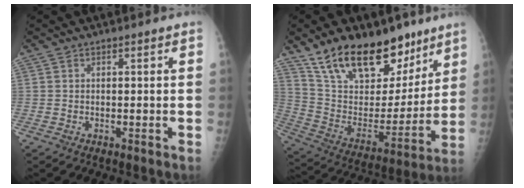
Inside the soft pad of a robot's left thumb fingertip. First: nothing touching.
{"total": 23.7, "force": [16.4, 11.7, 12.6], "torque": [-0.166, -0.070, 0.281]}